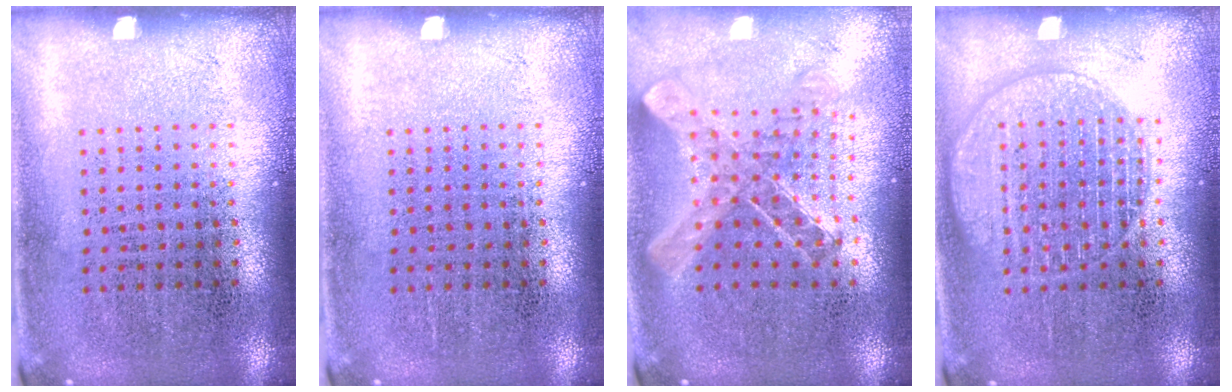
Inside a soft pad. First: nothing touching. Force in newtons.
{"total": 0.0}
{"total": 1.0, "press": 1.0, "slide": 0.1}
{"total": 3.0, "press": 2.9, "slide": 0.4}